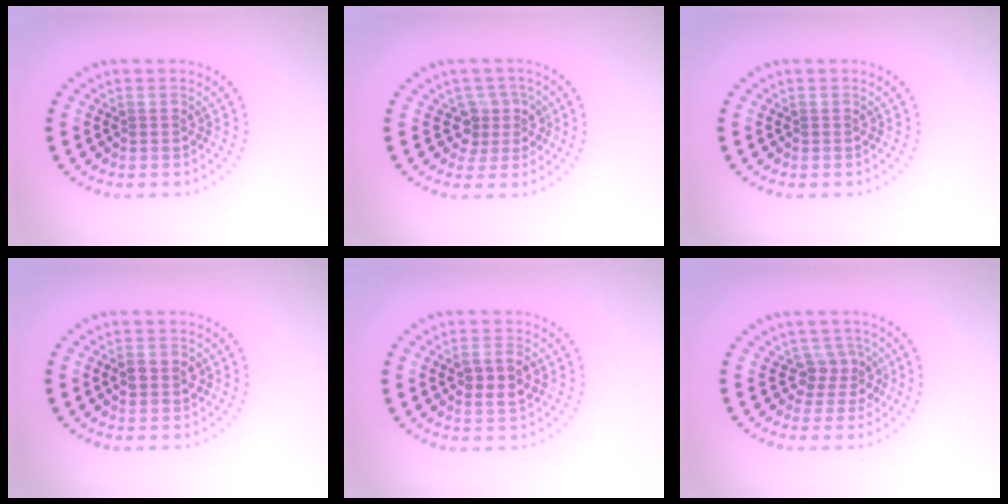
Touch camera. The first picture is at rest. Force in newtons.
{"total": 2.6, "press": 2.0, "slide": 1.7}
{"total": 0.0}
{"total": 2.7, "press": 2.7, "slide": 0.2}
{"total": 2.9, "press": 2.8, "slide": 0.5}
{"total": 2.6, "press": 2.0, "slide": 1.6}